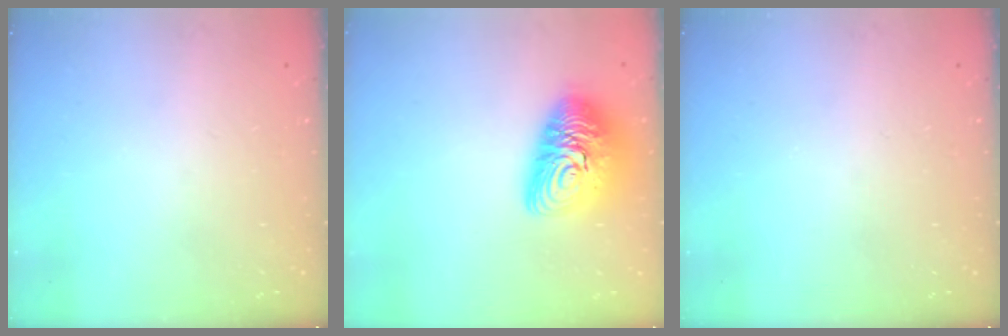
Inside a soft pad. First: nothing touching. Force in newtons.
{"total": 15.2, "press": 15.1, "slide": 1.4}
{"total": 0.0}